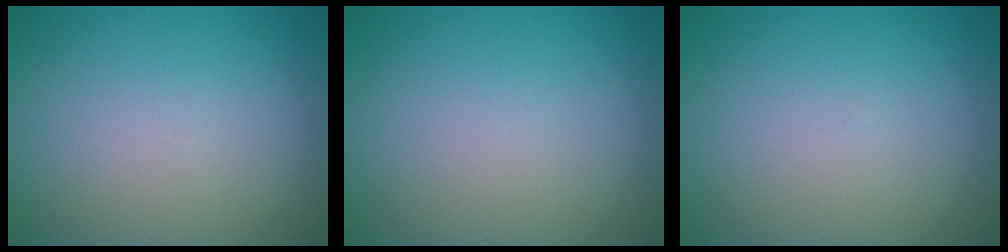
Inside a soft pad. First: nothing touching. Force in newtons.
{"total": 0.0}
{"total": 0.0}